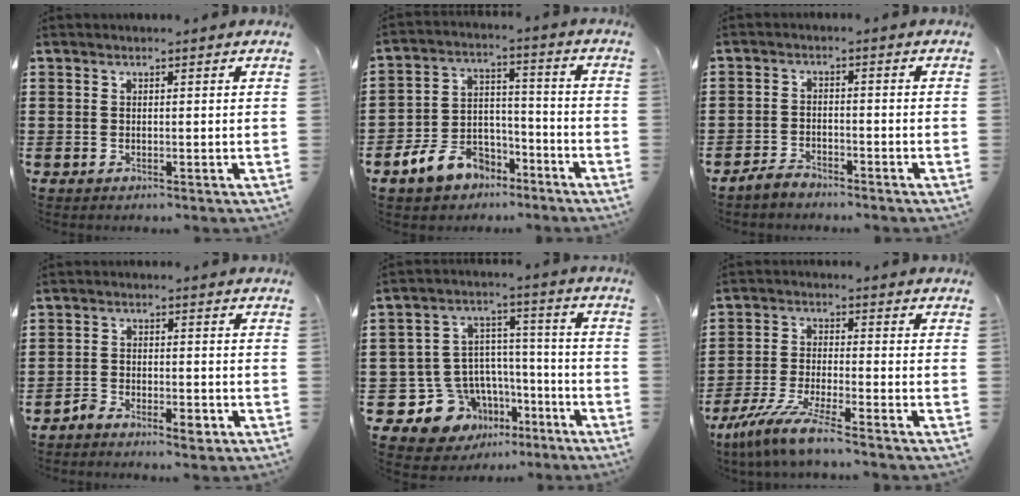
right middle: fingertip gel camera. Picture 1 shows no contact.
{"total": 8.4, "force": [-6.5, 4.4, 3.0], "torque": [-0.071, 0.028, -0.129]}
{"total": 2.6, "force": [-2.5, 0.7, 0.3], "torque": [-0.019, 0.003, -0.056]}
{"total": 3.0, "force": [-2.5, 1.0, 1.3], "torque": [-0.031, 0.003, -0.052]}
{"total": 10.5, "force": [-6.2, 8.2, 2.1], "torque": [-0.077, 0.007, -0.105]}
{"total": 7.4, "force": [-6.3, -0.3, 3.8], "torque": [-0.091, -0.018, -0.126]}